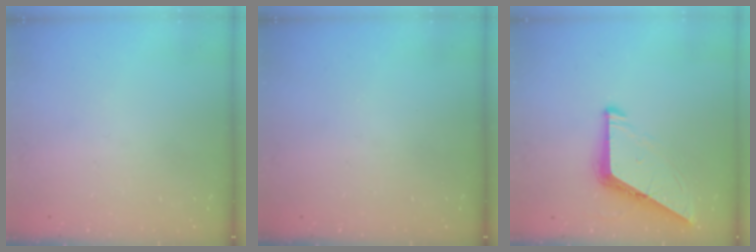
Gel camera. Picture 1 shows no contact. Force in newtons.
{"total": 0.0}
{"total": 8.6, "press": 8.5, "slide": 0.9}